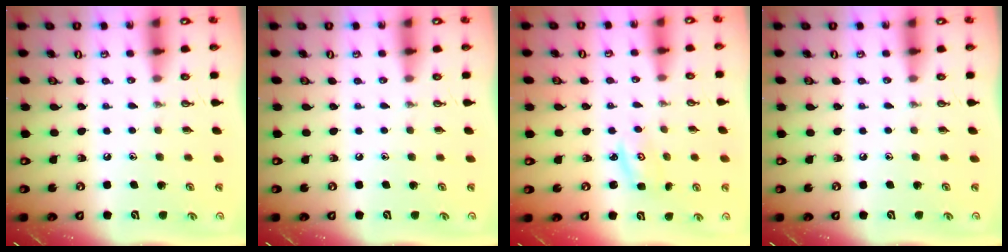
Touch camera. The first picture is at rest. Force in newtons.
{"total": 0.0}
{"total": 2.3, "press": 2.3, "slide": 0.2}
{"total": 0.0}